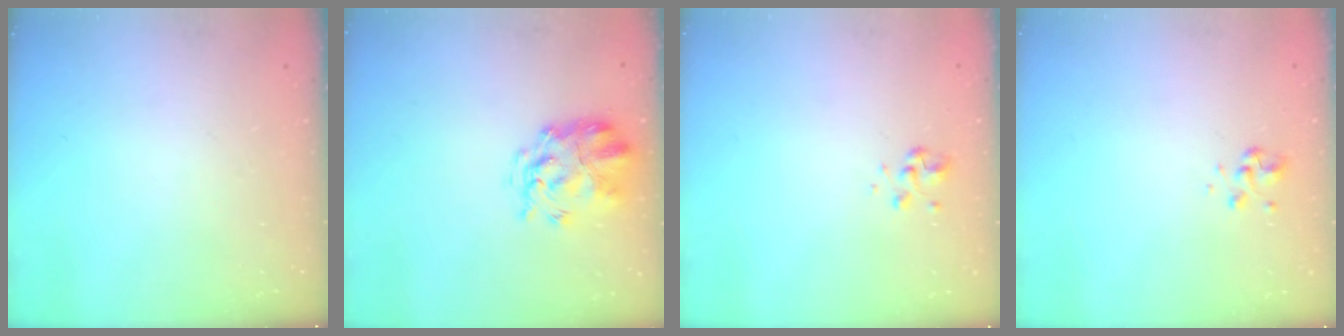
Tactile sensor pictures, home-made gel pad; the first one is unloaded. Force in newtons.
{"total": 4.0, "press": 3.7, "slide": 1.5}
{"total": 2.9, "press": 2.8, "slide": 0.9}
{"total": 2.9, "press": 2.8, "slide": 0.9}